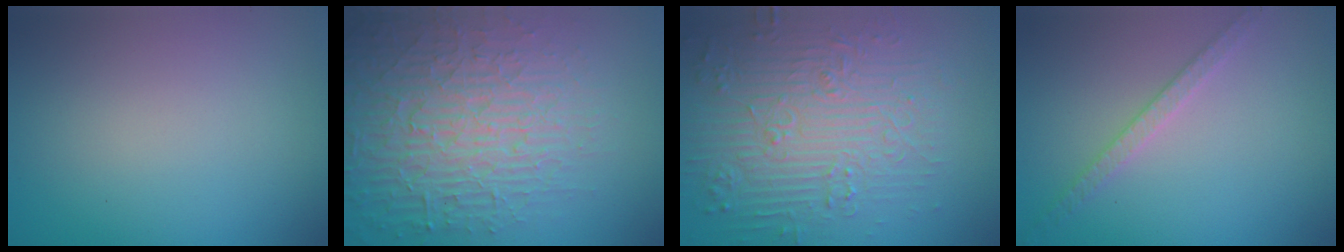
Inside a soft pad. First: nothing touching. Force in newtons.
{"total": 6.8, "press": 6.6, "slide": 1.7}
{"total": 7.4, "press": 5.9, "slide": 4.6}
{"total": 2.1, "press": 2.0, "slide": 0.6}